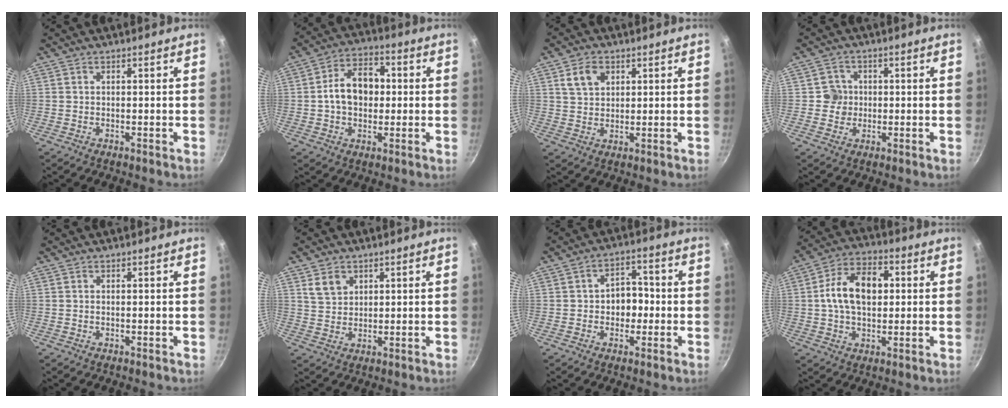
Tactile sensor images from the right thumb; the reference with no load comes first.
{"total": 11.1, "force": [0.3, 7.7, 7.9], "torque": [-0.112, 0.023, -0.002]}
{"total": 5.5, "force": [2.4, 3.9, 3.1], "torque": [-0.039, -0.007, 0.045]}
{"total": 4.1, "force": [0.1, 4.0, 0.6], "torque": [0.018, 0.009, -0.002]}
{"total": 0.0}
{"total": 4.6, "force": [2.3, 3.5, 1.9], "torque": [-0.019, -0.013, 0.050]}
{"total": 6.6, "force": [-0.6, 4.9, 4.3], "torque": [-0.029, 0.020, -0.018]}
{"total": 13.0, "force": [1.5, 8.3, 10.0], "torque": [-0.161, 0.019, 0.018]}